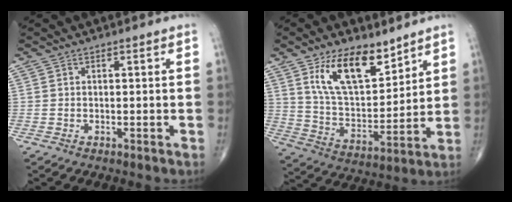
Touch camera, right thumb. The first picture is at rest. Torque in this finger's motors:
{"motor_torque": [0.30, 0.62, 0.30, -0.05, 0.27]}